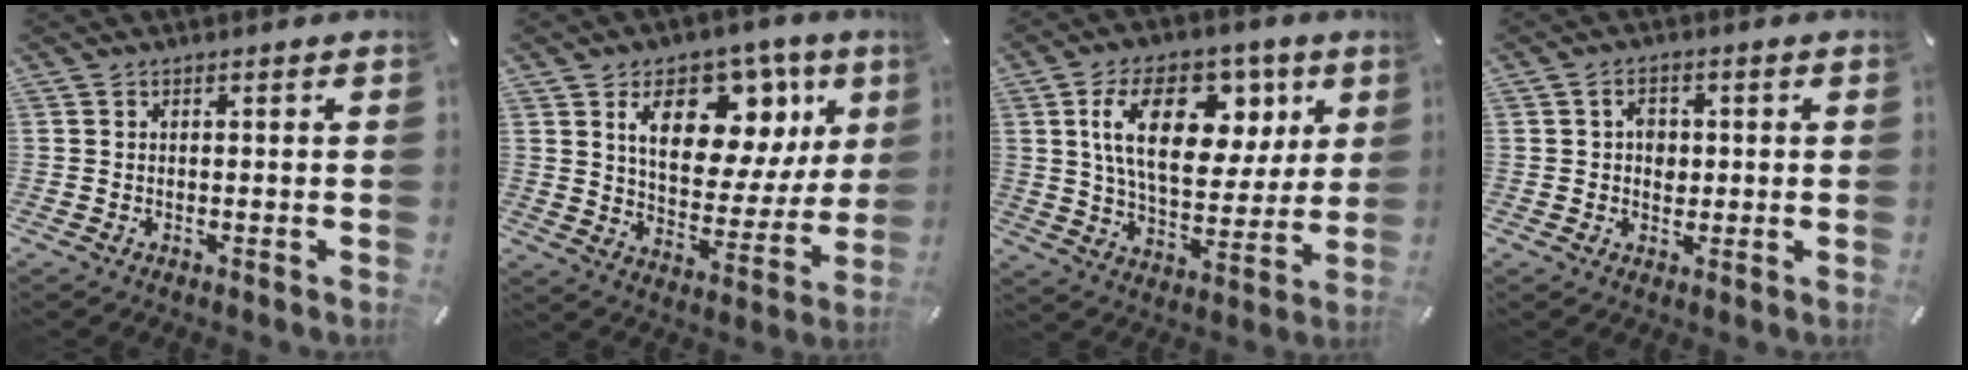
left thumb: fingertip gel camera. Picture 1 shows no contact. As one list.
[{"total": 17.5, "force": [9.0, 10.7, 10.5], "torque": [-0.160, -0.044, 0.156]}, {"total": 20.7, "force": [7.4, 12.4, 14.8], "torque": [-0.247, 0.001, 0.125]}, {"total": 3.7, "force": [0.2, 3.0, 2.2], "torque": [-0.020, -0.003, -0.001]}]